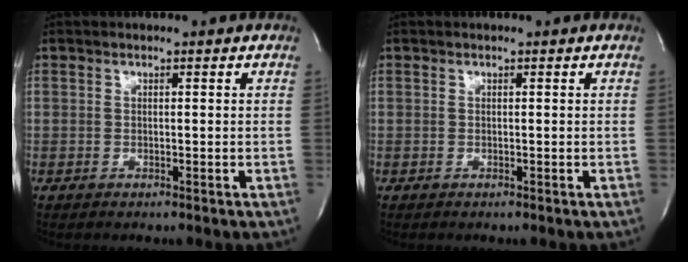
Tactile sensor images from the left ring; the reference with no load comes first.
{"total": 0.0}